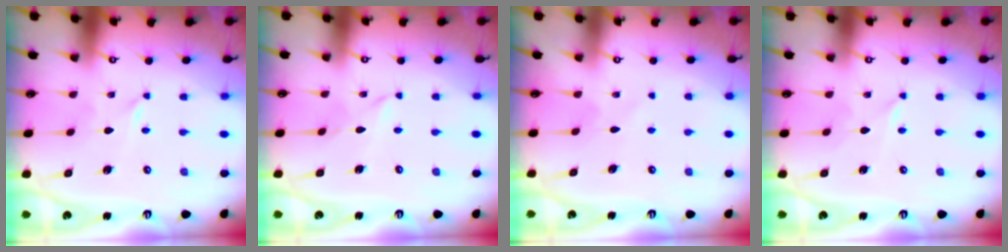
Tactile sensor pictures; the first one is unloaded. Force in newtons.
{"total": 1.7, "press": 1.6, "slide": 0.2}
{"total": 4.2, "press": 4.2, "slide": 0.5}
{"total": 3.0, "press": 2.9, "slide": 0.4}